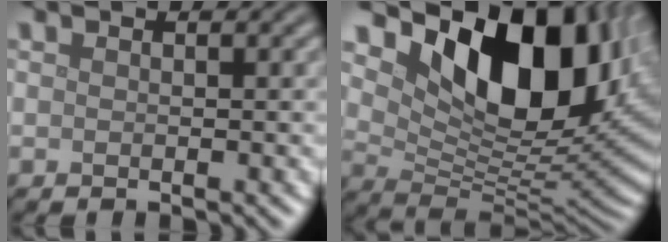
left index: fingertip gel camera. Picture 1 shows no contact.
{"total": 13.2, "force": [5.6, 7.0, 9.7], "torque": [-0.148, -0.011, 0.111]}